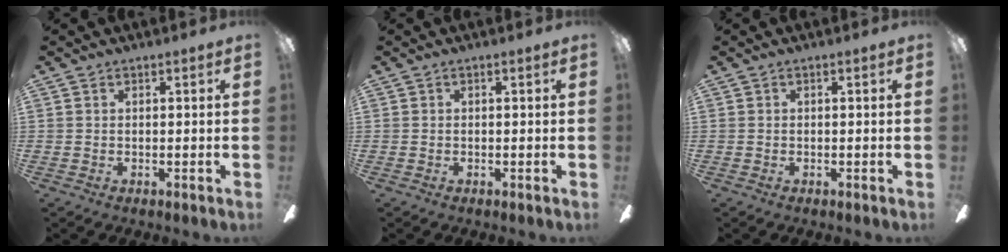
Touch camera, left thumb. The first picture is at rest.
{"total": 0.0}
{"total": 0.0}